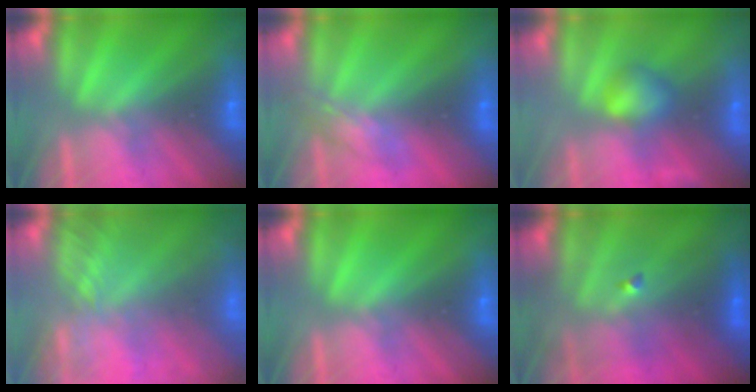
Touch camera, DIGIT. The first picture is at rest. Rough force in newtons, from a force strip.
{"total": 2.1}
{"total": 2.7}
{"total": 6.9}
{"total": 0.0}
{"total": 4.5}